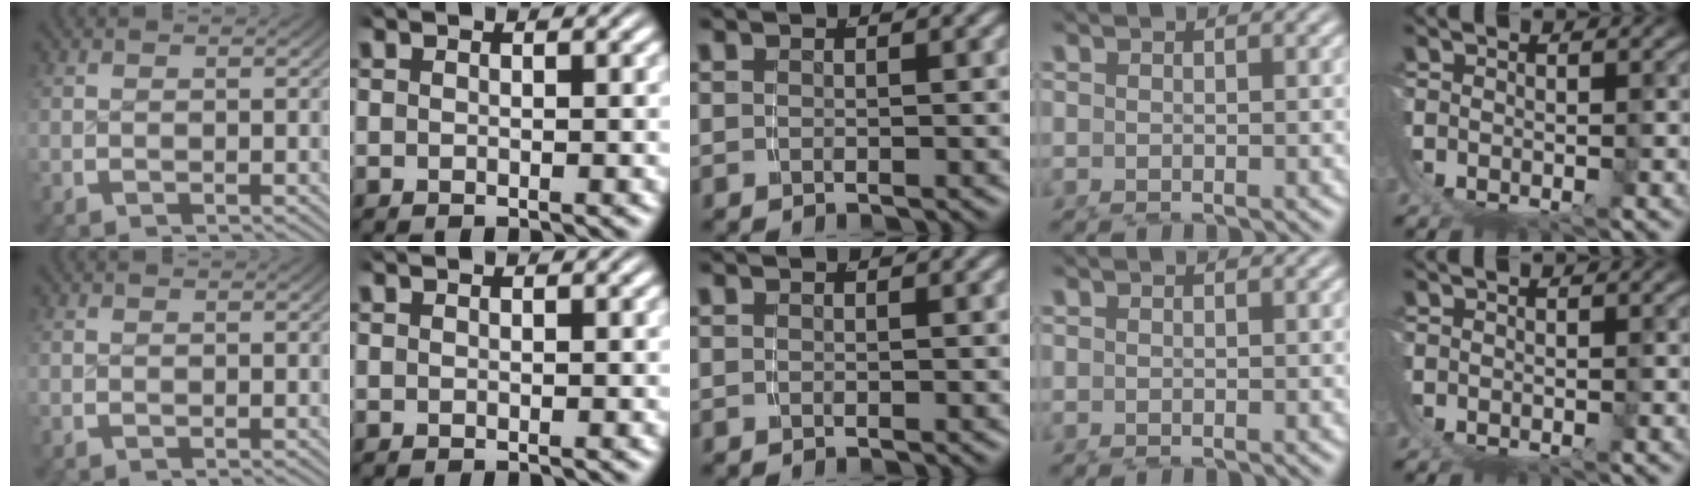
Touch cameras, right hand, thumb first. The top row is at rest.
{}